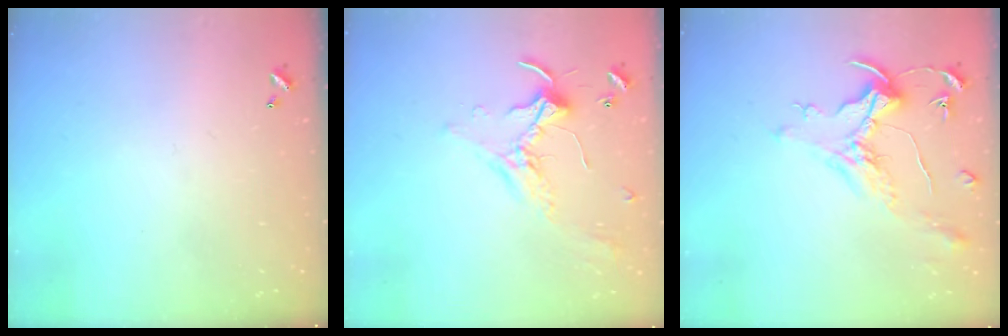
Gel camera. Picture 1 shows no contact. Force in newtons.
{"total": 1.8, "press": 1.8, "slide": 0.2}
{"total": 1.6, "press": 1.4, "slide": 0.7}